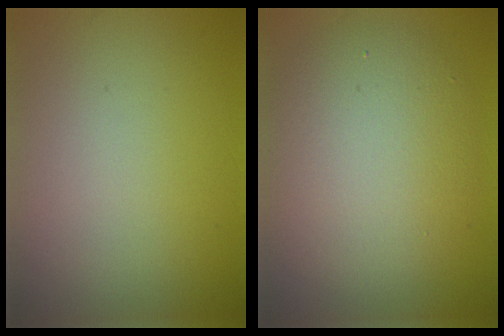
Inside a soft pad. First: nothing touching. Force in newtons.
{"total": 7.2, "press": 7.2, "slide": 0.3}